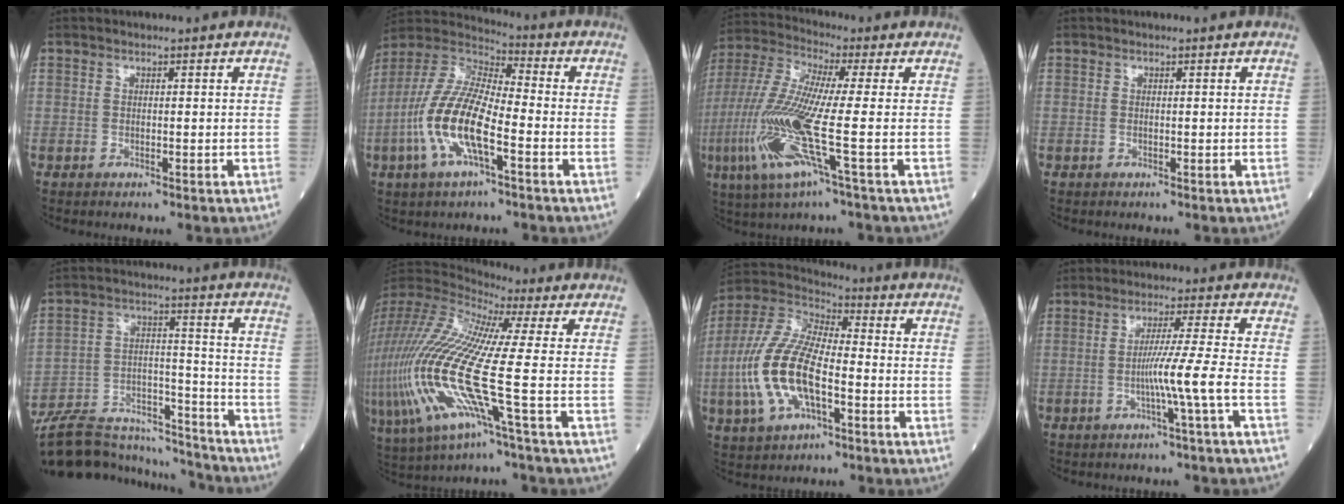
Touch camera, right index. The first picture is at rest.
{"total": 14.0, "force": [-4.3, 3.7, 12.8], "torque": [-0.281, -0.002, -0.087]}
{"total": 15.4, "force": [-3.6, 0.8, 14.9], "torque": [-0.337, -0.014, -0.079]}
{"total": 0.0}
{"total": 19.5, "force": [-17.8, 5.6, 5.7], "torque": [-0.124, 0.022, -0.284]}
{"total": 23.6, "force": [-6.0, 3.6, 22.6], "torque": [-0.574, -0.037, -0.129]}
{"total": 15.2, "force": [-3.6, 5.9, 13.6], "torque": [-0.308, 0.001, -0.070]}
{"total": 6.0, "force": [-1.9, -2.1, 5.3], "torque": [-0.098, 0.002, -0.034]}